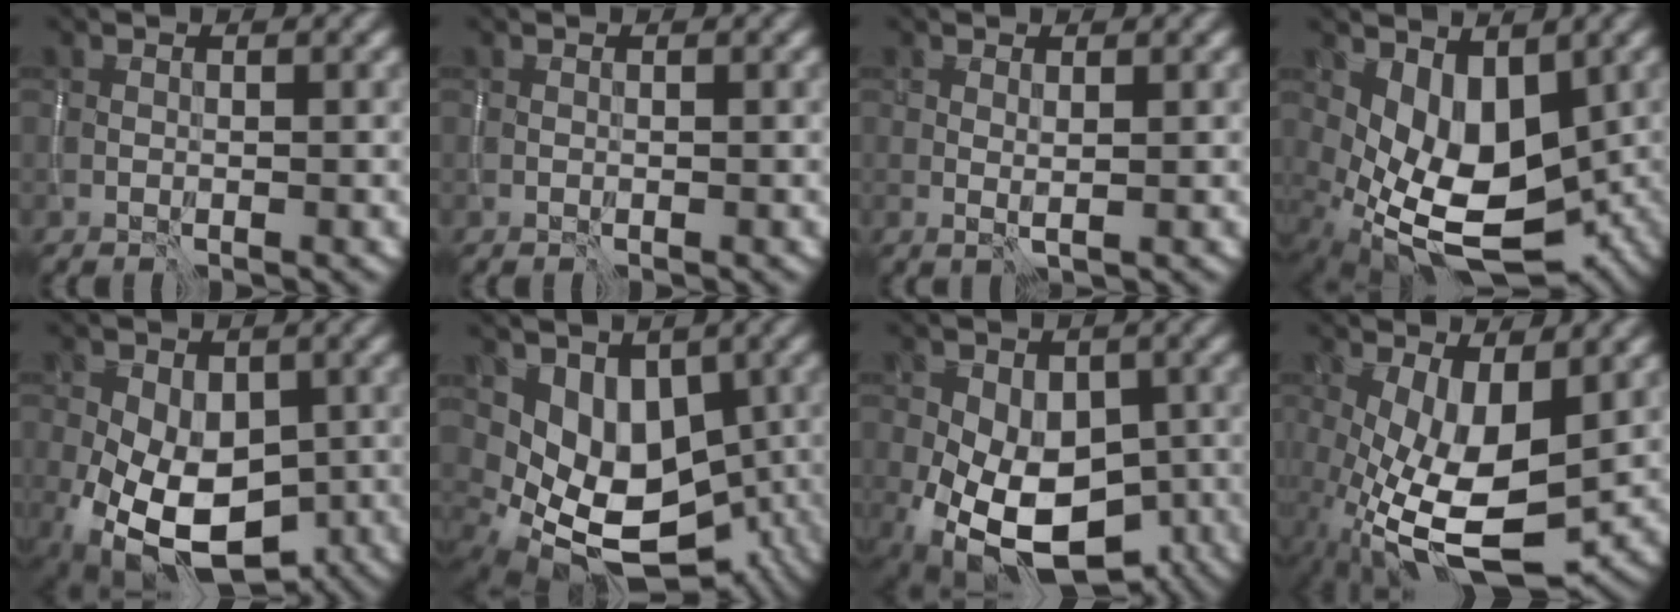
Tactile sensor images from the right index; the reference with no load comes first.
{"total": 0.0}
{"total": 0.7, "force": [0.4, 0.0, 0.6], "torque": [-0.012, -0.001, 0.008]}
{"total": 7.9, "force": [-0.1, 5.0, 6.1], "torque": [-0.116, -0.021, 0.007]}
{"total": 12.1, "force": [-3.8, 8.0, 8.3], "torque": [-0.140, -0.039, -0.049]}
{"total": 9.7, "force": [-0.4, 7.5, 6.2], "torque": [-0.077, -0.019, 0.017]}
{"total": 13.5, "force": [-4.9, 9.1, 8.8], "torque": [-0.125, -0.027, -0.064]}
{"total": 9.2, "force": [-1.5, 3.9, 8.2], "torque": [-0.171, -0.017, -0.019]}